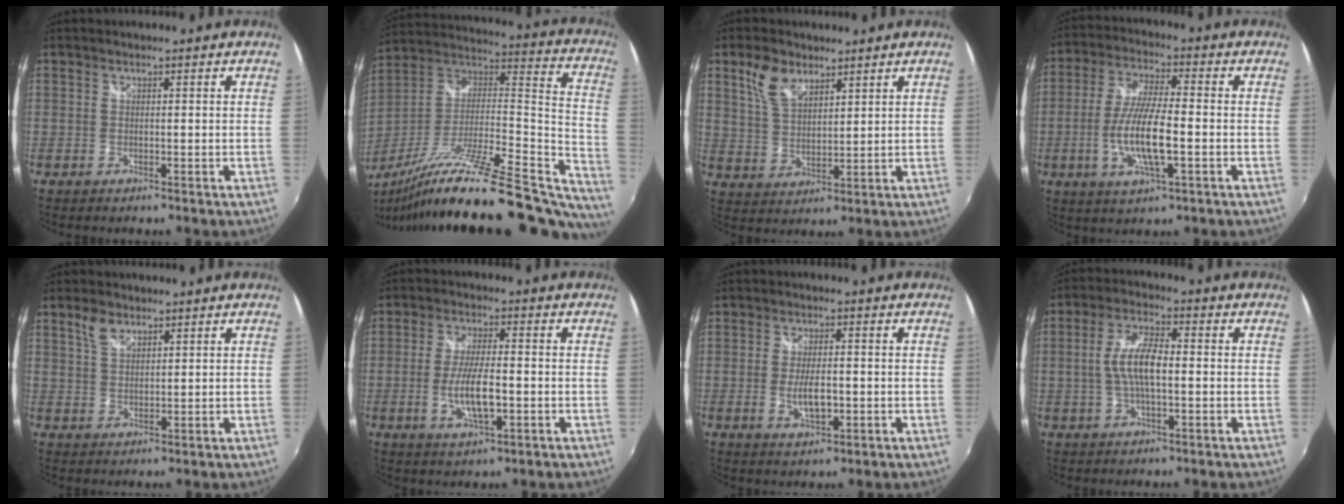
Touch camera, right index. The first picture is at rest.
{"total": 33.6, "force": [-25.3, 6.7, 21.0], "torque": [-0.285, -0.041, -0.386]}
{"total": 7.5, "force": [4.6, 4.0, 4.3], "torque": [-0.085, 0.013, 0.092]}
{"total": 11.5, "force": [-2.7, 2.6, 10.8], "torque": [-0.218, -0.005, -0.054]}
{"total": 4.0, "force": [2.6, 2.1, 2.1], "torque": [-0.038, 0.006, 0.050]}
{"total": 8.4, "force": [-1.9, 2.5, 7.8], "torque": [-0.154, -0.006, -0.033]}
{"total": 5.5, "force": [-1.0, 2.3, 4.9], "torque": [-0.094, -0.006, -0.016]}
{"total": 7.7, "force": [-0.5, 2.6, 7.2], "torque": [-0.143, 0.008, -0.010]}